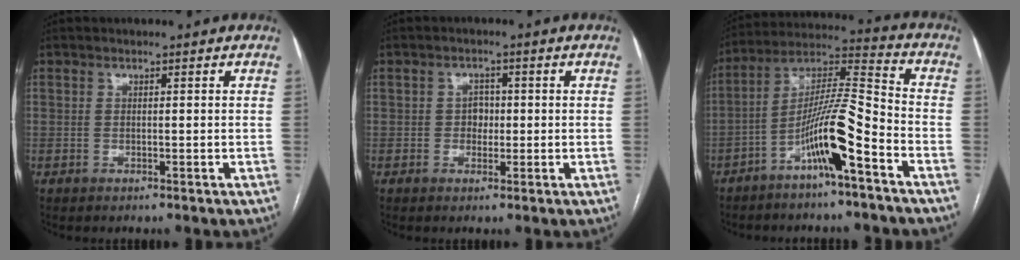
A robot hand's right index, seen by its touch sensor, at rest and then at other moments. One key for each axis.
{"total": 2.3, "fx": -0.1, "fy": 1.9, "fz": 1.4, "tx": -0.014, "ty": 0.005, "tz": -0.002}
{"total": 12.2, "fx": -6.2, "fy": 0.5, "fz": 10.5, "tx": -0.200, "ty": 0.011, "tz": -0.115}